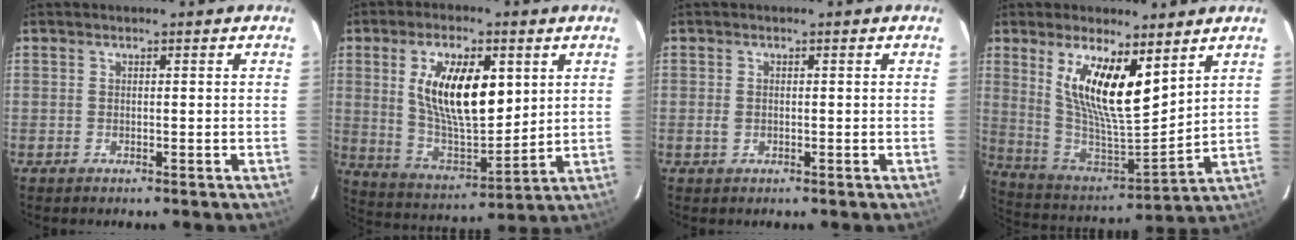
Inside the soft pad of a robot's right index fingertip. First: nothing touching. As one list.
[{"total": 16.4, "force": [4.5, 7.1, 14.1], "torque": [-0.252, -0.001, 0.092]}, {"total": 1.4, "force": [-0.2, 1.0, 1.0], "torque": [-0.021, 0.001, -0.003]}, {"total": 16.4, "force": [8.1, 5.1, 13.4], "torque": [-0.254, -0.006, 0.161]}]